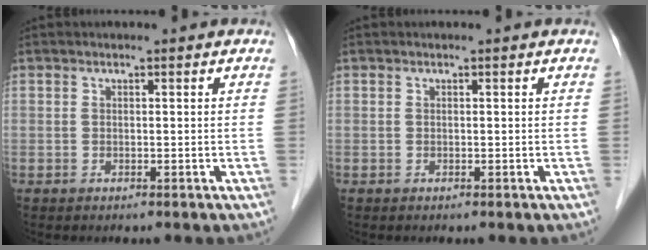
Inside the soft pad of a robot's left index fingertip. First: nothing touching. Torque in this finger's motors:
{"motor_torque": [0.00, 0.00, 0.00, 0.00]}